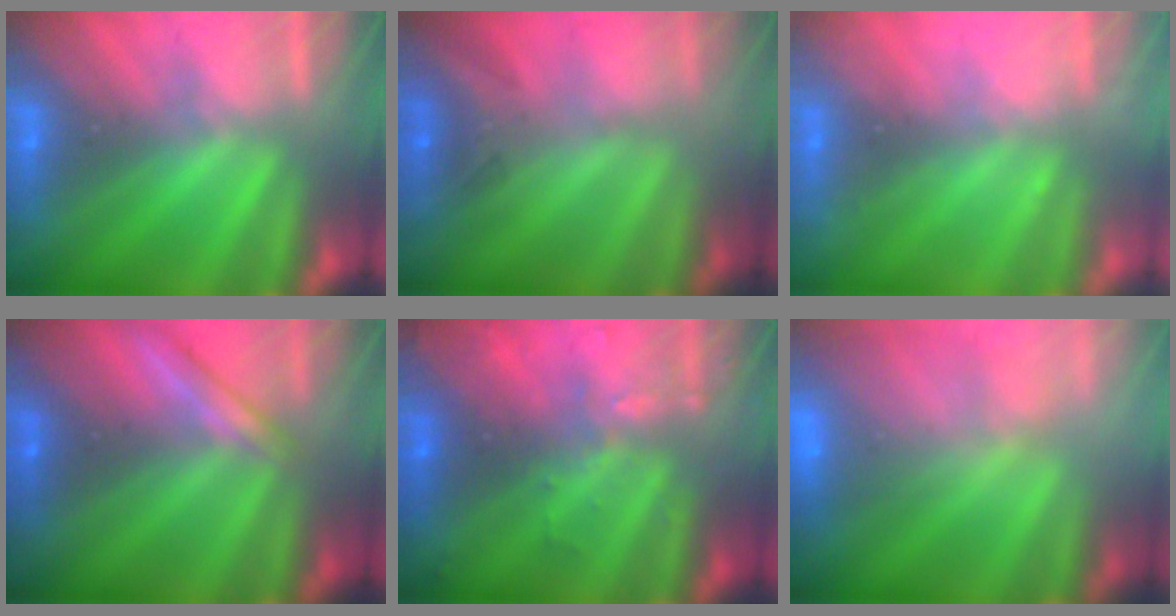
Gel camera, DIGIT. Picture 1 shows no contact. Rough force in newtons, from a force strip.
{"total": 2.2}
{"total": 2.2}
{"total": 1.9}
{"total": 2.9}
{"total": 8.3}